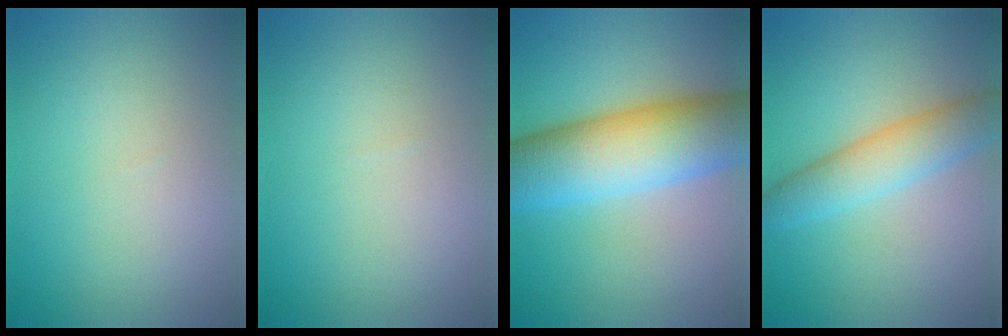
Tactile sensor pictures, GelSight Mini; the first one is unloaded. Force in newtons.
{"total": 0.0}
{"total": 11.0, "press": 11.0, "slide": 0.1}
{"total": 4.6, "press": 4.6, "slide": 0.1}